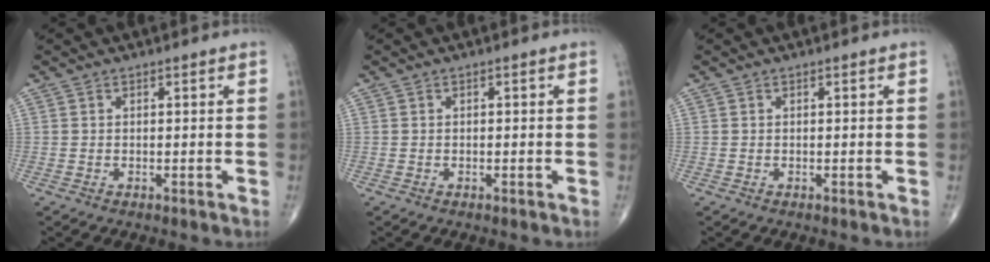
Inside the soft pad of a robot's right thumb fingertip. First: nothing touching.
{"total": 0.0}
{"total": 0.0}